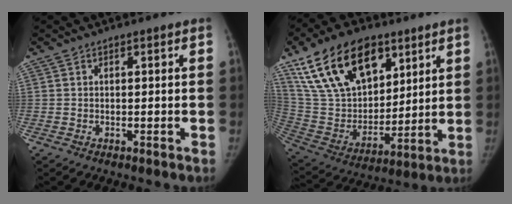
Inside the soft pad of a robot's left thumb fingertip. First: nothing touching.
{"total": 24.0, "force": [13.3, 13.6, 14.6], "torque": [-0.242, -0.032, 0.248]}